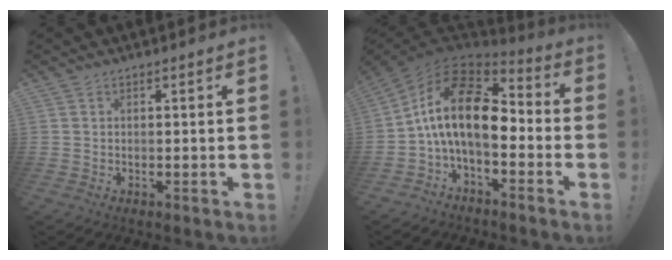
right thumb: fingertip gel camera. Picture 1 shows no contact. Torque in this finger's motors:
{"motor_torque": [2.04, 2.97, 1.53, -1.24, 0.19]}